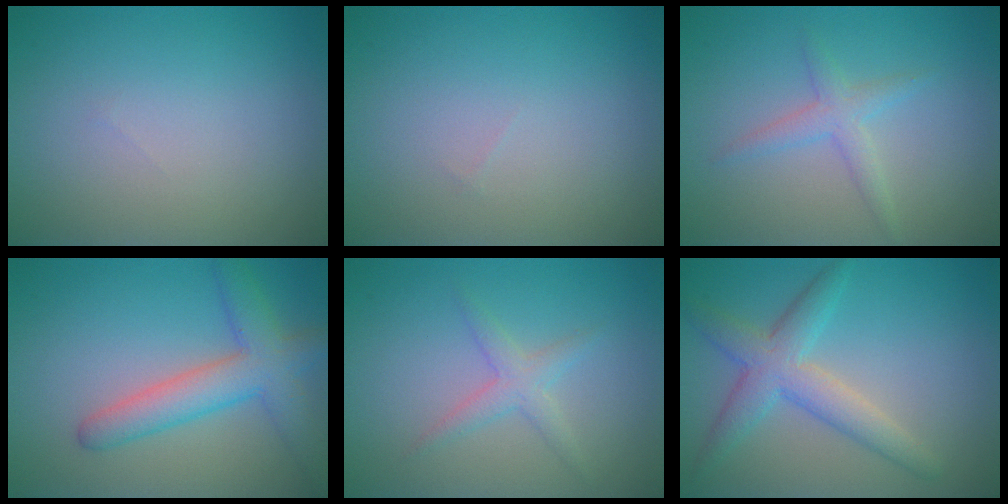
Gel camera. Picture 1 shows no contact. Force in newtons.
{"total": 0.0}
{"total": 2.0, "press": 2.0, "slide": 0.1}
{"total": 5.1, "press": 5.1, "slide": 0.2}
{"total": 2.0, "press": 2.0, "slide": 0.1}
{"total": 4.3, "press": 4.3, "slide": 0.1}